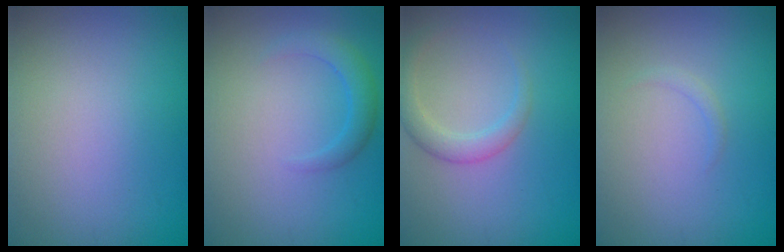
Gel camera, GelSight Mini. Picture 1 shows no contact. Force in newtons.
{"total": 2.1, "press": 2.1, "slide": 0.3}
{"total": 2.4, "press": 2.4, "slide": 0.2}
{"total": 0.7, "press": 0.7, "slide": 0.1}